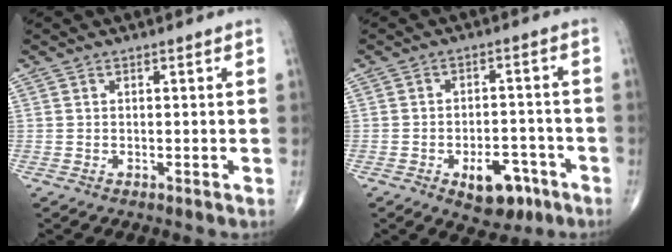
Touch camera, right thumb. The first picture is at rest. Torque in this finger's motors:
{"motor_torque": [2.96, 2.08, 0.54, -0.79, 0.06]}